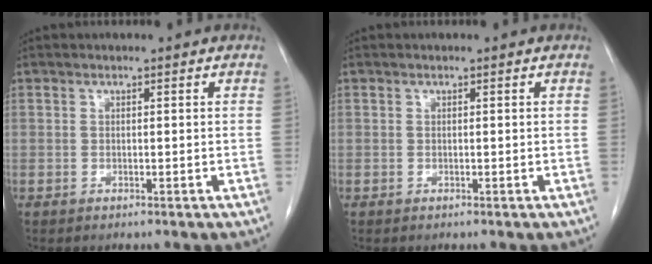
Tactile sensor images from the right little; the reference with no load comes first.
{"total": 0.0}